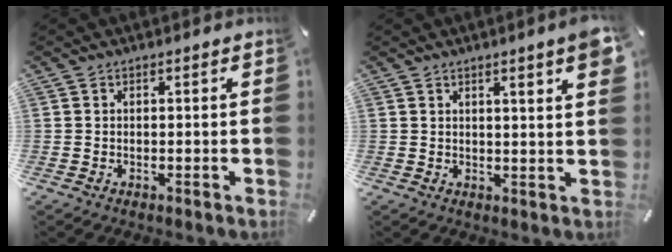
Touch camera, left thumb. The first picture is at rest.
{"total": 5.5, "force": [2.9, 0.4, 4.7], "torque": [-0.075, -0.013, 0.046]}